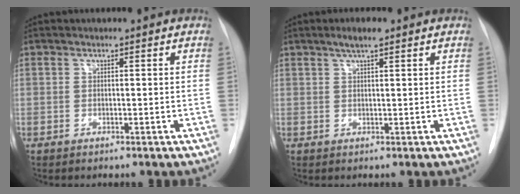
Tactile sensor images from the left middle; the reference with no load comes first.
{"total": 2.8, "force": [1.9, 0.4, 2.0], "torque": [-0.043, 0.004, 0.033]}